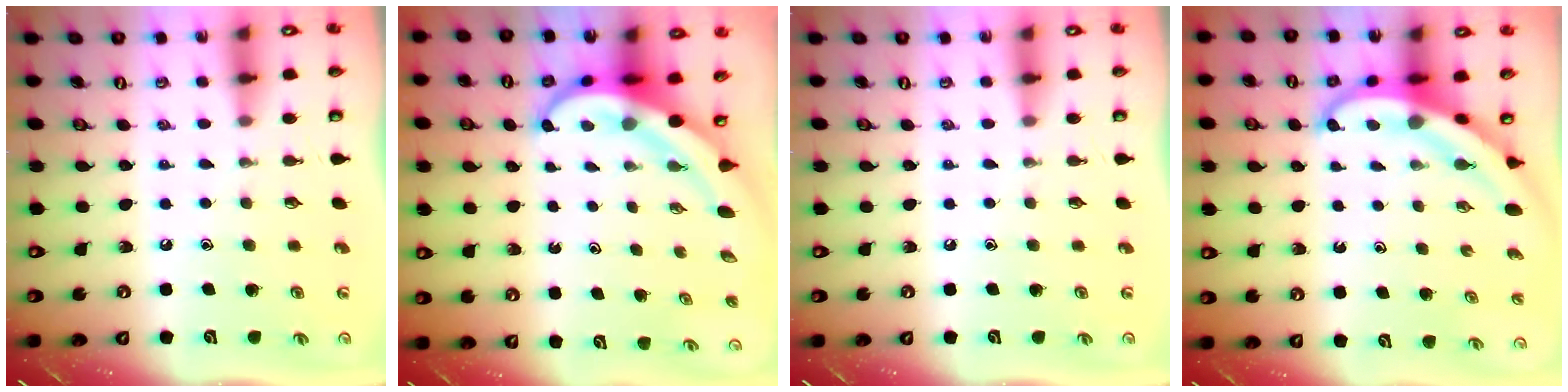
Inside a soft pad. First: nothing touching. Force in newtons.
{"total": 8.1, "press": 7.9, "slide": 1.8}
{"total": 0.0}
{"total": 5.2, "press": 5.1, "slide": 0.8}